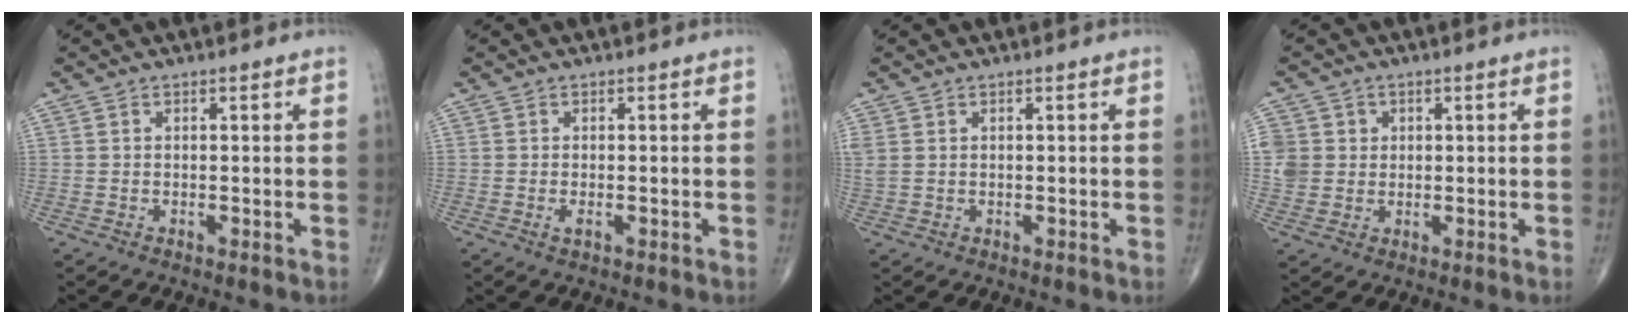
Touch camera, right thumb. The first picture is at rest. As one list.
[{"total": 1.1, "force": [-0.4, 0.5, 0.9], "torque": [-0.016, -0.002, -0.008]}, {"total": 1.9, "force": [0.6, 1.4, 1.2], "torque": [-0.046, 0.008, 0.018]}, {"total": 6.0, "force": [1.2, 5.7, 1.6], "torque": [-0.012, 0.007, 0.026]}]